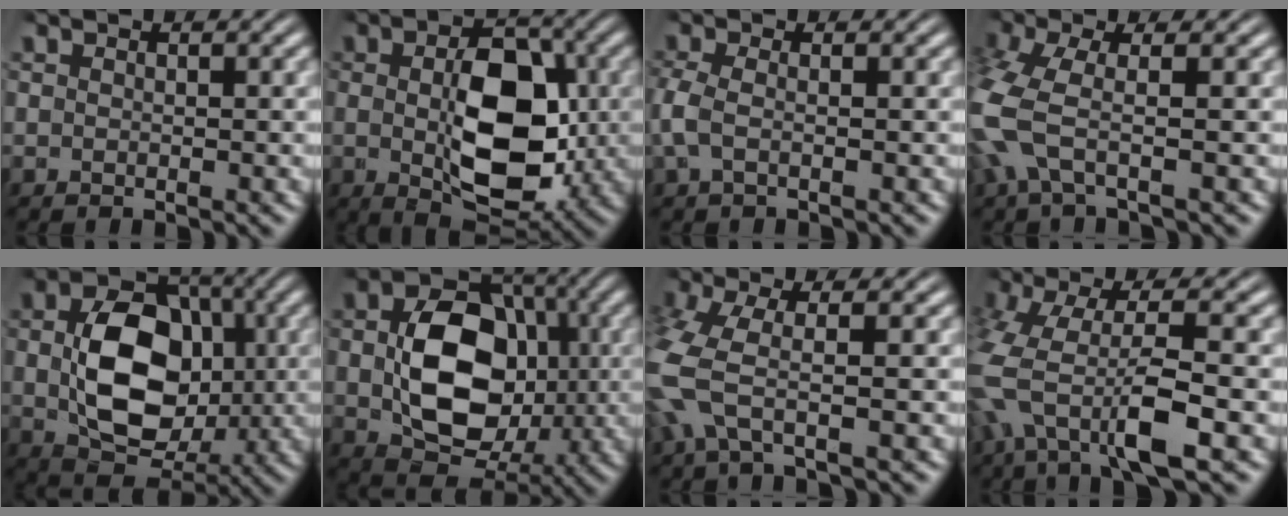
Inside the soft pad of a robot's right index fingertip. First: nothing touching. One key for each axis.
{"total": 10.5, "fx": -0.8, "fy": 5.7, "fz": 8.7, "tx": -0.150, "ty": -0.036, "tz": 0.002}
{"total": 2.3, "fx": -0.5, "fy": 1.1, "fz": 1.9, "tx": -0.060, "ty": -0.012, "tz": -0.002}
{"total": 4.7, "fx": -0.8, "fy": 2.6, "fz": 3.9, "tx": -0.124, "ty": -0.023, "tz": -0.006}
{"total": 10.8, "fx": -0.2, "fy": 7.6, "fz": 7.7, "tx": -0.140, "ty": -0.027, "tz": 0.006}
{"total": 12.1, "fx": -0.5, "fy": 8.6, "fz": 8.5, "tx": -0.168, "ty": -0.036, "tz": 0.004}
{"total": 4.4, "fx": -0.4, "fy": 2.1, "fz": 3.9, "tx": -0.115, "ty": -0.017, "tz": -0.002}
{"total": 7.2, "fx": -1.4, "fy": 3.4, "fz": 6.2, "tx": -0.155, "ty": -0.032, "tz": -0.015}